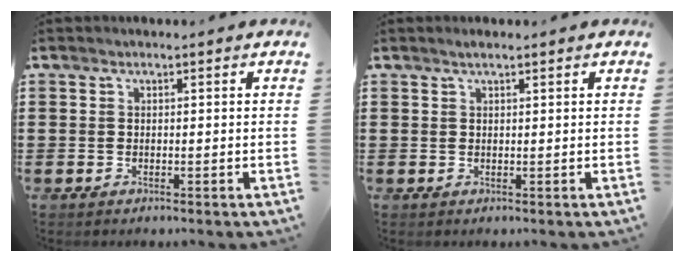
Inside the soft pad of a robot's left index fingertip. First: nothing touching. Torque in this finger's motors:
{"motor_torque": [-0.03, -0.05, 0.09, 0.01]}